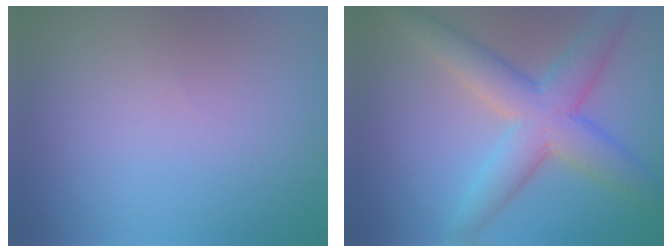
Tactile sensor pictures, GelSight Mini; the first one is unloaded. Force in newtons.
{"total": 6.5, "press": 6.5, "slide": 0.3}